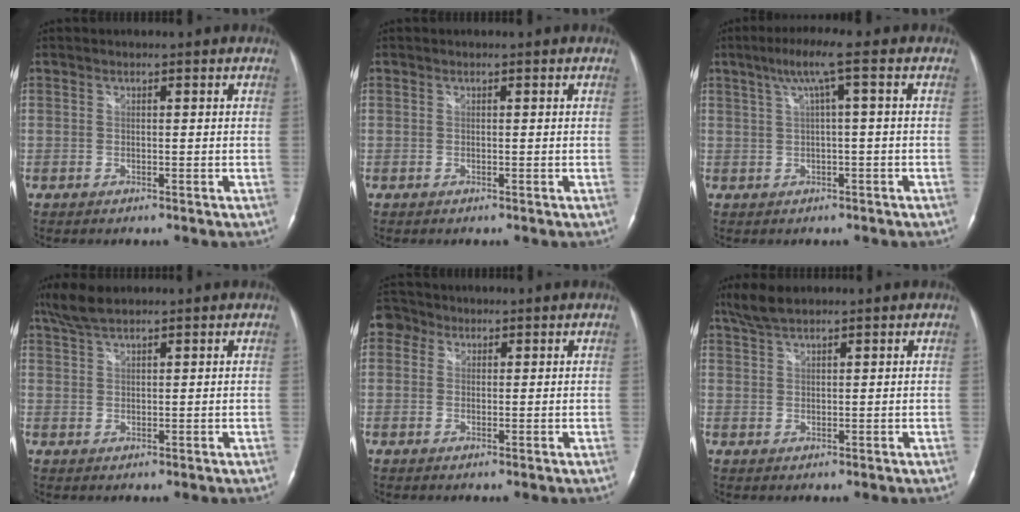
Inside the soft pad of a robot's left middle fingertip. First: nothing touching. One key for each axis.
{"total": 0.0}
{"total": 5.2, "fx": 1.8, "fy": -0.7, "fz": 4.8, "tx": -0.090, "ty": 0.021, "tz": 0.033}
{"total": 4.3, "fx": 3.6, "fy": 0.7, "fz": 2.2, "tx": -0.058, "ty": 0.013, "tz": 0.076}
{"total": 3.0, "fx": 1.5, "fy": 2.5, "fz": 0.7, "tx": -0.014, "ty": 0.013, "tz": 0.024}
{"total": 3.7, "fx": 3.2, "fy": 0.6, "fz": 1.8, "tx": -0.048, "ty": 0.011, "tz": 0.068}